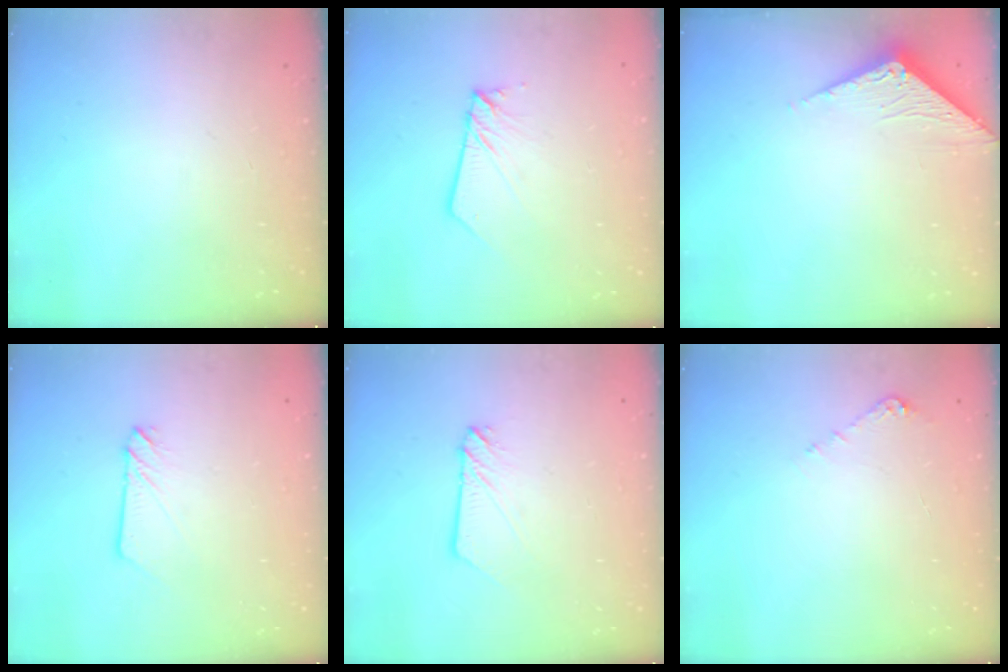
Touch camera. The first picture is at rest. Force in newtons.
{"total": 4.4, "press": 4.3, "slide": 0.6}
{"total": 3.3, "press": 3.3, "slide": 0.2}
{"total": 2.3, "press": 2.3, "slide": 0.2}
{"total": 3.1, "press": 3.1, "slide": 0.3}
{"total": 5.8, "press": 5.8, "slide": 0.8}